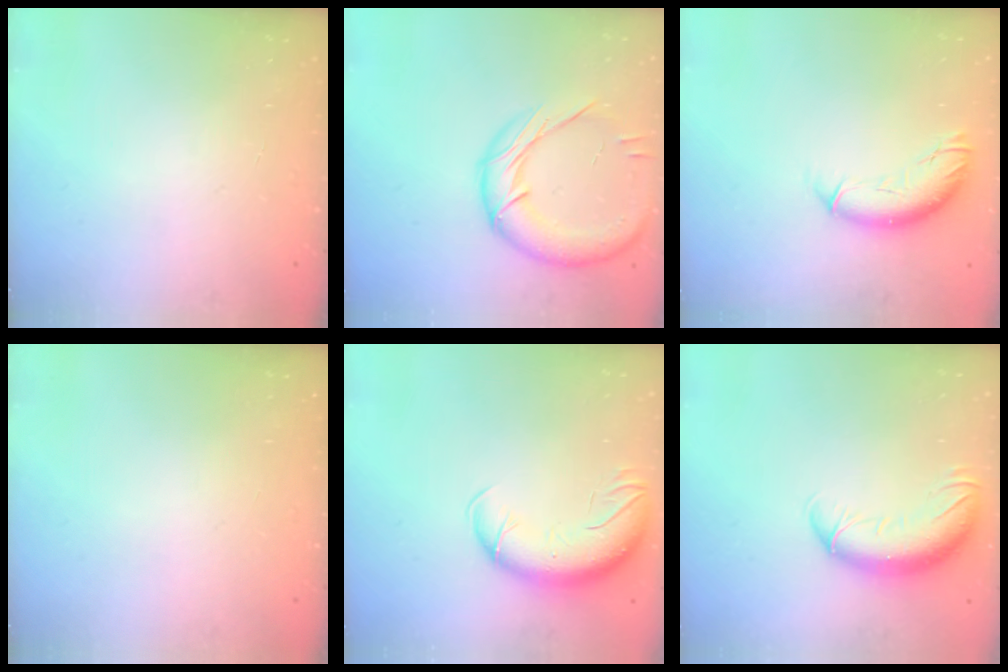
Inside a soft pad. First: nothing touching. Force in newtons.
{"total": 17.1, "press": 17.0, "slide": 2.0}
{"total": 10.1, "press": 10.0, "slide": 1.3}
{"total": 0.0}
{"total": 13.7, "press": 13.2, "slide": 3.6}
{"total": 12.3, "press": 11.9, "slide": 3.1}